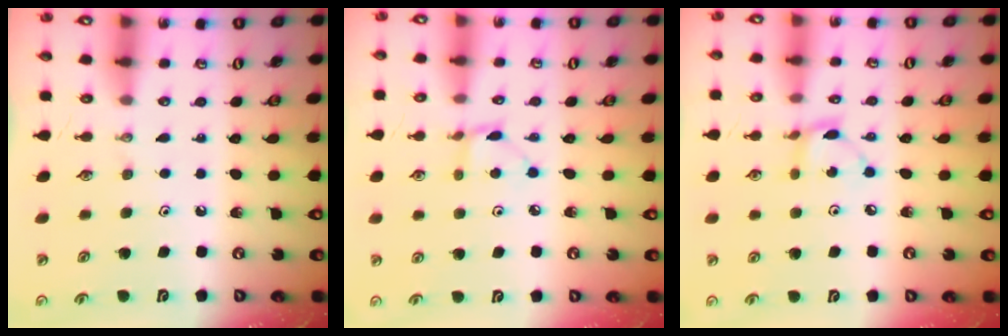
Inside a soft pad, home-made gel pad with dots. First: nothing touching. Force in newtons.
{"total": 2.7, "press": 2.7, "slide": 0.3}
{"total": 3.0, "press": 3.0, "slide": 0.2}